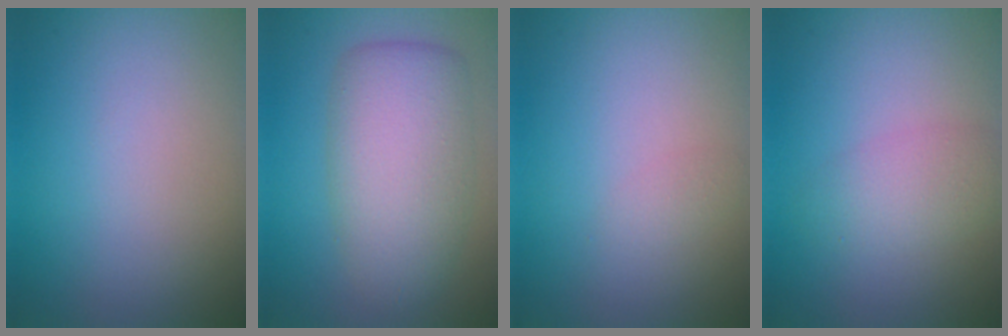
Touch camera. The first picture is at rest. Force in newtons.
{"total": 7.5, "press": 7.5, "slide": 0.3}
{"total": 0.8, "press": 0.8, "slide": 0.0}
{"total": 1.9, "press": 1.9, "slide": 0.1}